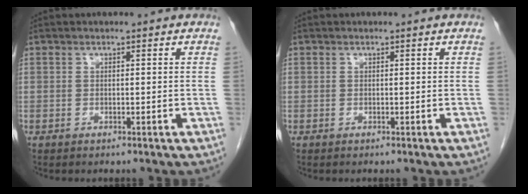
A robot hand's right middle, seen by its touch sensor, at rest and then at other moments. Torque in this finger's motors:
{"motor_torque": [-0.01, 0.02, 0.00, 0.00]}